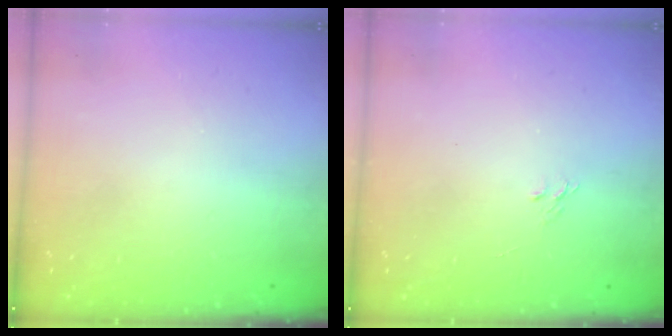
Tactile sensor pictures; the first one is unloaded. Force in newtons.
{"total": 4.2, "press": 4.2, "slide": 0.2}